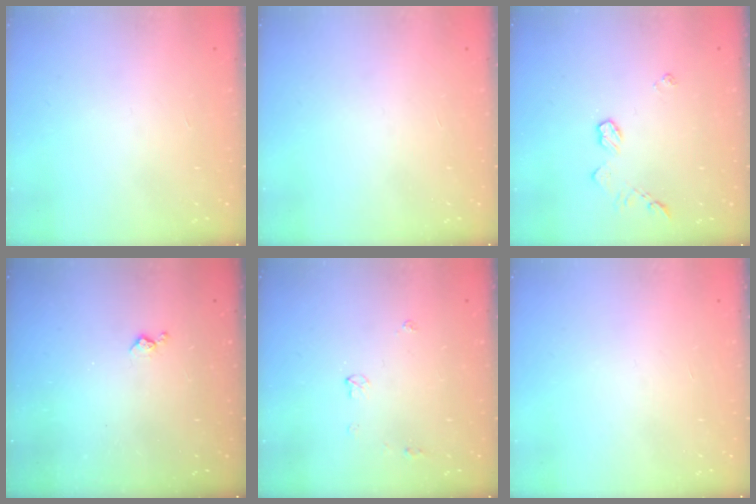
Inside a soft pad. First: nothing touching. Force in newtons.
{"total": 0.0}
{"total": 5.6, "press": 5.6, "slide": 0.4}
{"total": 3.7, "press": 3.6, "slide": 0.6}
{"total": 3.7, "press": 3.6, "slide": 0.6}
{"total": 0.0}